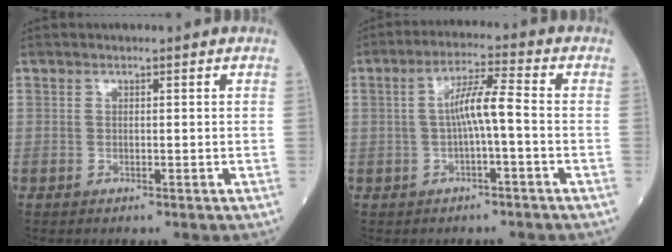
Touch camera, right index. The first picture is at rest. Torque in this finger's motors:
{"motor_torque": [0.62, -0.27, 0.42, 0.12]}